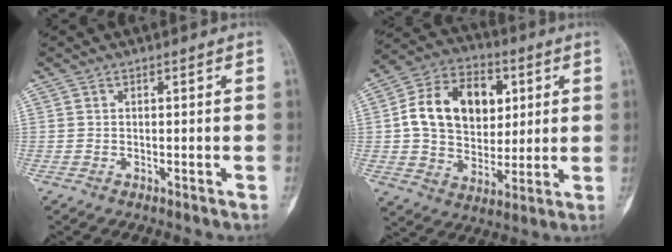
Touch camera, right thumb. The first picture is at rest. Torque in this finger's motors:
{"motor_torque": [1.86, 2.13, 0.59, -0.38, 0.11]}